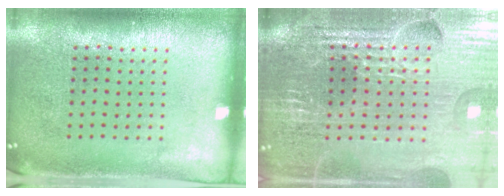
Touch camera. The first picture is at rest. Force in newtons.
{"total": 4.4, "press": 4.2, "slide": 1.2}